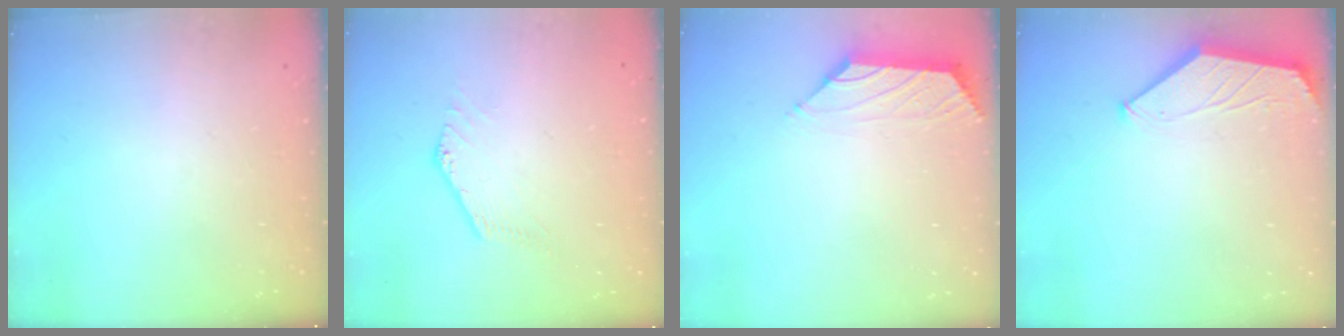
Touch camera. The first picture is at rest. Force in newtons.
{"total": 0.6, "press": 0.3, "slide": 0.5}
{"total": 0.8, "press": 0.5, "slide": 0.6}
{"total": 1.7, "press": 1.6, "slide": 0.3}